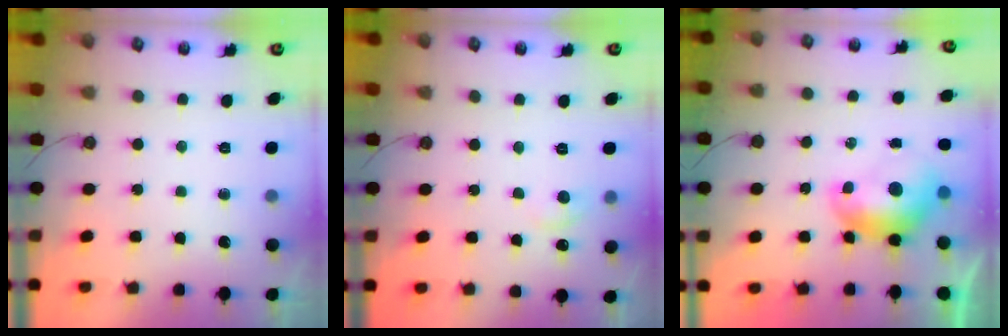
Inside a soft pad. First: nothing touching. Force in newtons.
{"total": 1.0, "press": 0.4, "slide": 0.9}
{"total": 1.6, "press": 1.4, "slide": 0.6}